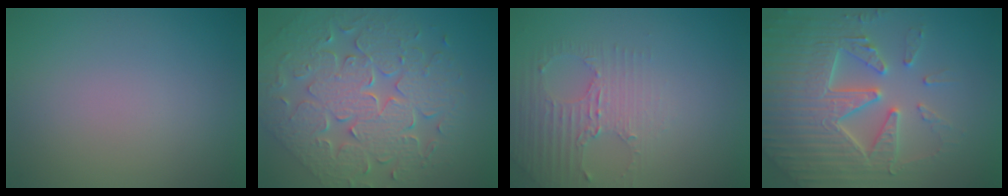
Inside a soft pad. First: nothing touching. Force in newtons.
{"total": 9.3, "press": 7.1, "slide": 6.1}
{"total": 2.8, "press": 2.4, "slide": 1.4}
{"total": 7.7, "press": 7.5, "slide": 1.6}